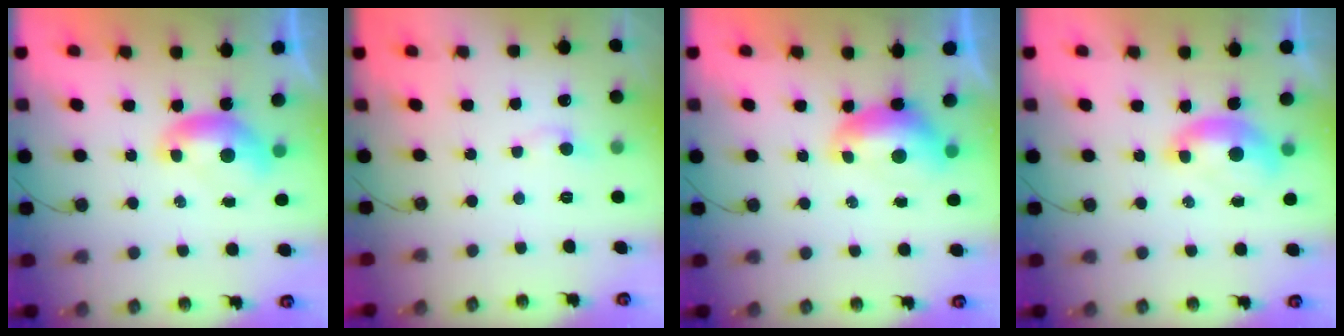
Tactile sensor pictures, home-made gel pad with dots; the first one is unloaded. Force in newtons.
{"total": 1.5, "press": 1.4, "slide": 0.7}
{"total": 0.8, "press": 0.7, "slide": 0.4}
{"total": 1.8, "press": 1.7, "slide": 0.7}